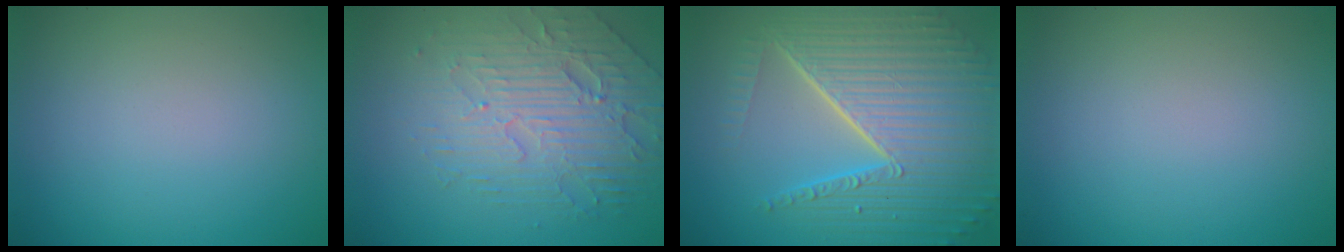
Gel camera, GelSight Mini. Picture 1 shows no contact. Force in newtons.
{"total": 5.2, "press": 4.2, "slide": 3.0}
{"total": 10.2, "press": 6.5, "slide": 7.9}
{"total": 0.0}